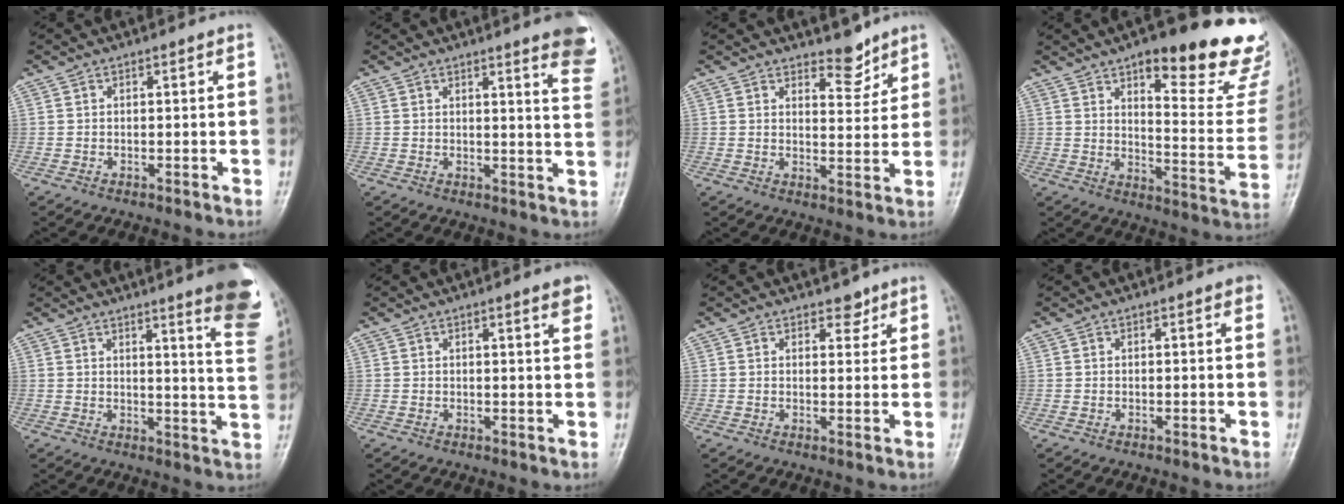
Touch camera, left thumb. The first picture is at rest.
{"total": 9.4, "force": [6.6, 1.2, 6.6], "torque": [-0.057, -0.033, 0.059]}
{"total": 4.7, "force": [3.9, 1.9, 1.7], "torque": [-0.003, -0.034, 0.060]}
{"total": 24.3, "force": [15.4, 7.3, 17.3], "torque": [-0.176, -0.081, 0.200]}
{"total": 13.7, "force": [8.9, 1.5, 10.3], "torque": [-0.102, -0.053, 0.094]}
{"total": 3.0, "force": [1.8, 0.3, 2.4], "torque": [-0.030, -0.009, 0.022]}
{"total": 2.6, "force": [1.9, 1.4, 1.0], "torque": [0.004, -0.012, 0.026]}
{"total": 0.9, "force": [0.5, 0.2, 0.7], "torque": [-0.011, 0.000, 0.003]}